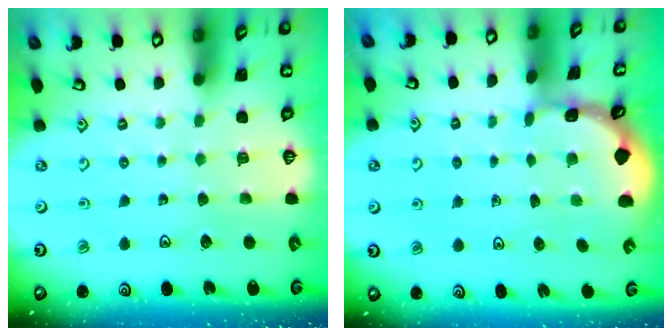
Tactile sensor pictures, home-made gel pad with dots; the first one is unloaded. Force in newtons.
{"total": 1.2, "press": 1.2, "slide": 0.2}